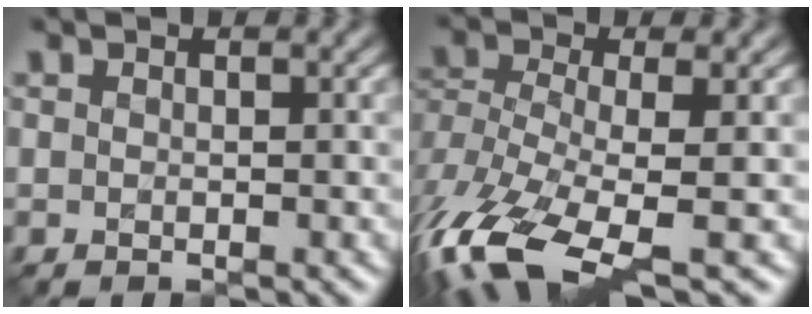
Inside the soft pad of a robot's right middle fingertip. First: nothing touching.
{"total": 11.0, "force": [-5.5, 4.2, 8.6], "torque": [-0.209, -0.023, -0.098]}